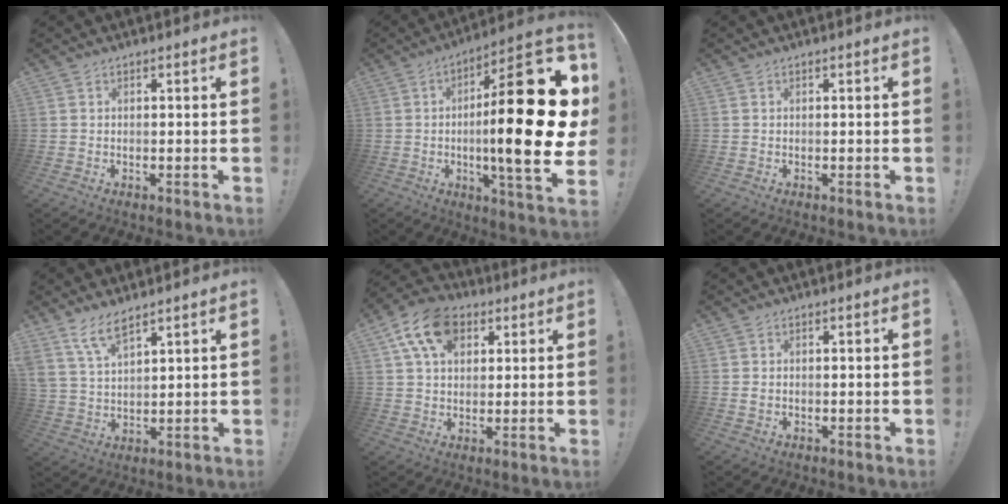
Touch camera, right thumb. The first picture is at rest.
{"total": 29.2, "force": [0.1, 6.9, 28.3], "torque": [-0.440, -0.005, -0.003]}
{"total": 0.0}
{"total": 8.2, "force": [6.4, 2.8, 4.2], "torque": [-0.090, -0.030, 0.124]}
{"total": 13.8, "force": [6.3, 9.2, 8.2], "torque": [-0.130, -0.014, 0.121]}
{"total": 0.8, "force": [0.1, 0.8, 0.3], "torque": [-0.007, 0.004, 0.001]}